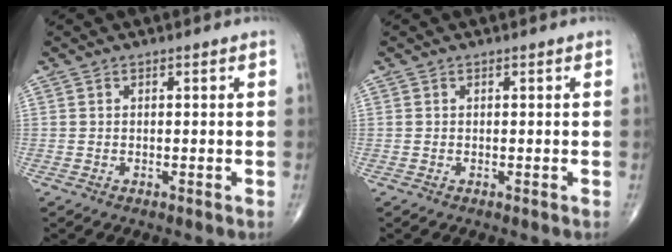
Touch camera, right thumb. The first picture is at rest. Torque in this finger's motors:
{"motor_torque": [0.27, 0.02, -0.06, -0.18, 0.02]}